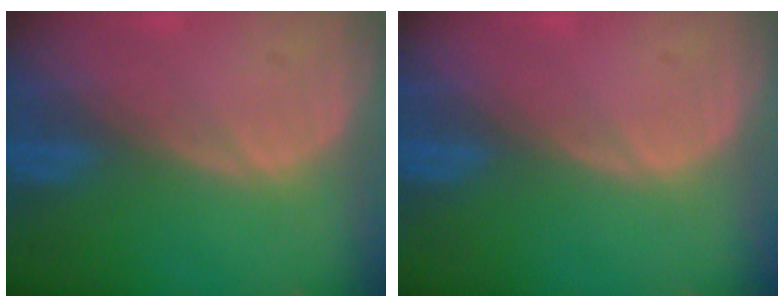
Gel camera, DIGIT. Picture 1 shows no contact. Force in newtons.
{"total": 0.0}